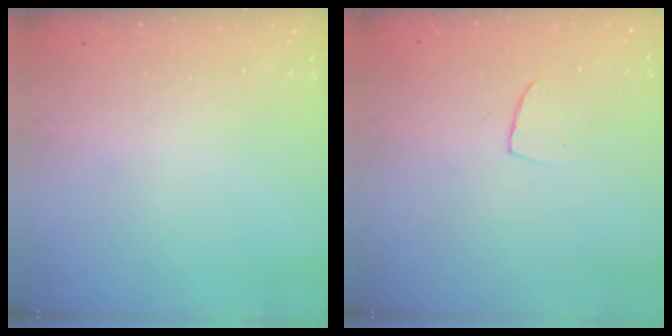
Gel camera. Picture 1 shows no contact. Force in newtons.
{"total": 3.1, "press": 3.1, "slide": 0.2}